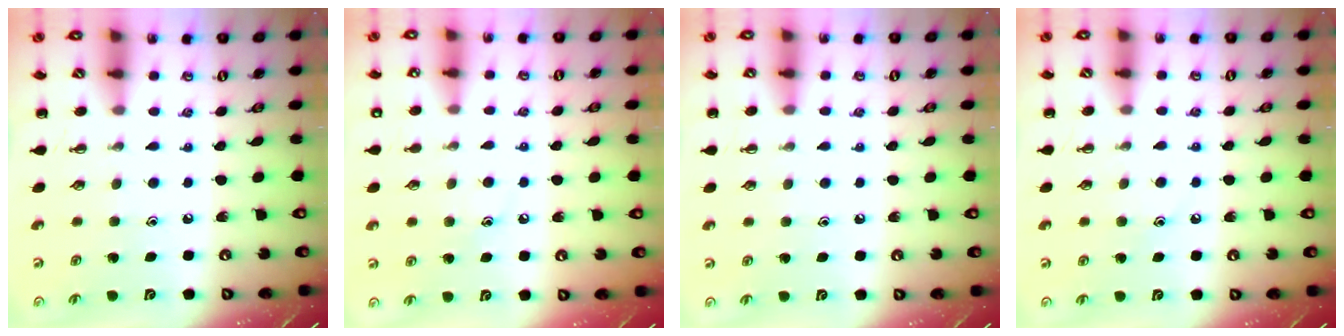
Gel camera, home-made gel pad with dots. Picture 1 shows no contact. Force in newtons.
{"total": 7.7, "press": 7.5, "slide": 1.7}
{"total": 5.4, "press": 5.0, "slide": 2.0}
{"total": 6.8, "press": 6.6, "slide": 1.8}